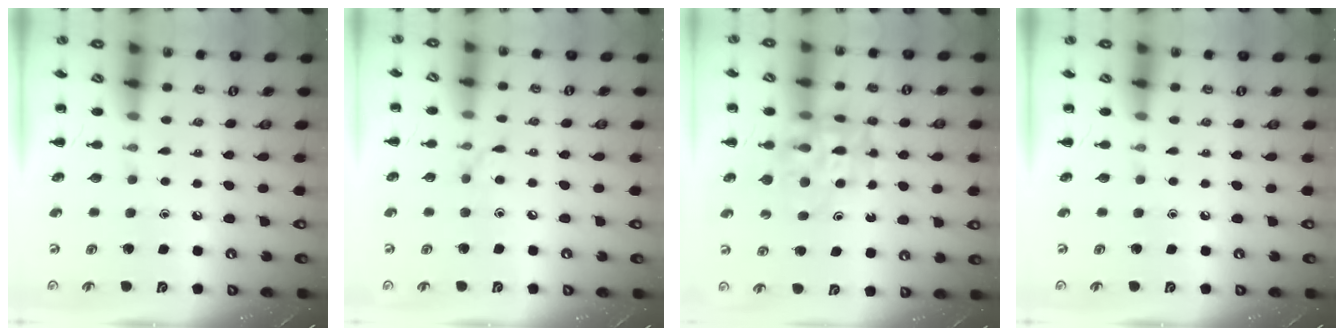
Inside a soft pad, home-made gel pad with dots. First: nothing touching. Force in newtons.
{"total": 5.1, "press": 4.9, "slide": 1.6}
{"total": 12.0, "press": 11.5, "slide": 3.3}
{"total": 0.0}